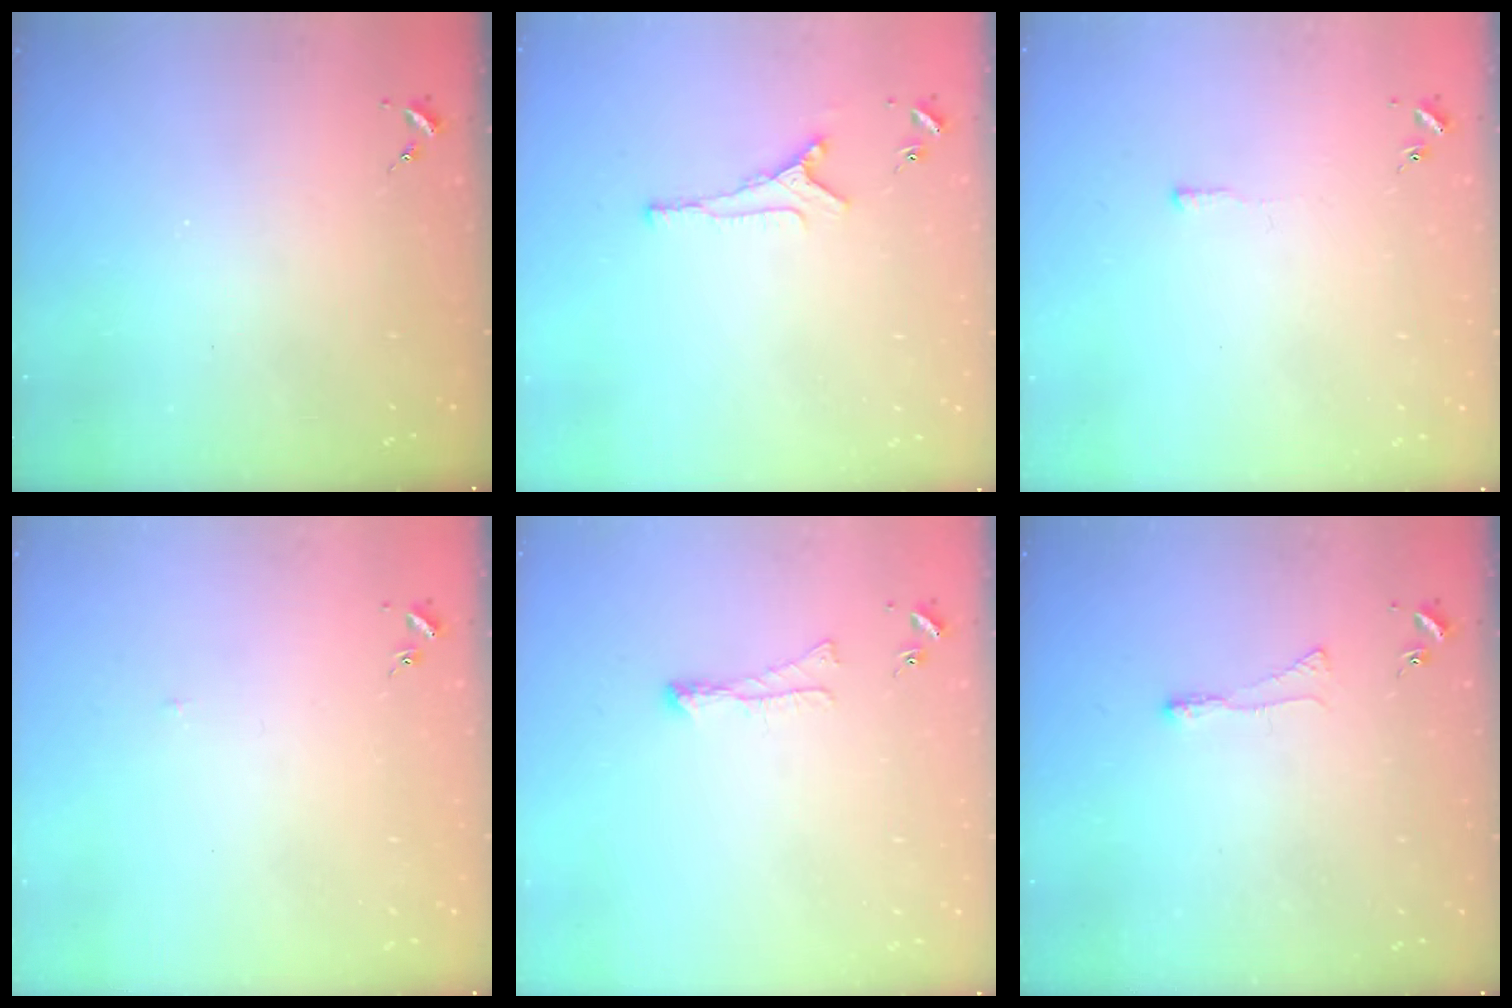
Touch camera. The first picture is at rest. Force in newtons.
{"total": 5.1, "press": 5.1, "slide": 0.7}
{"total": 2.9, "press": 2.9, "slide": 0.5}
{"total": 1.4, "press": 1.3, "slide": 0.3}
{"total": 3.8, "press": 3.8, "slide": 0.6}
{"total": 3.1, "press": 3.0, "slide": 0.6}